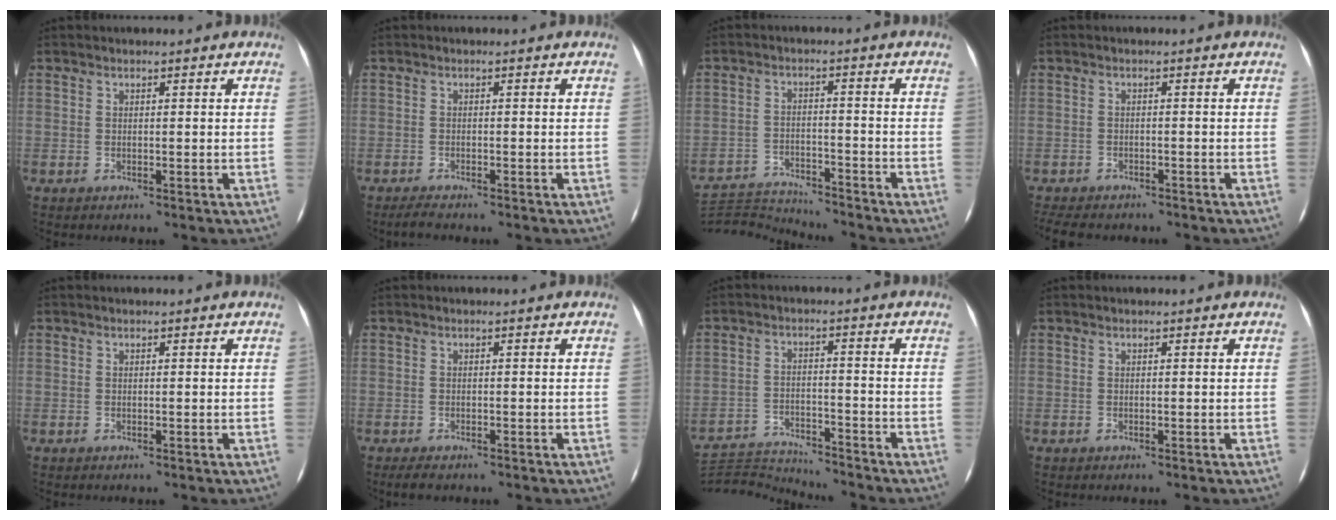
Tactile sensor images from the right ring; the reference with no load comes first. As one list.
[{"total": 2.4, "force": [-2.1, 0.3, 1.1], "torque": [-0.031, -0.005, -0.037]}, {"total": 13.1, "force": [-12.6, 1.7, 3.1], "torque": [-0.083, 0.007, -0.208]}, {"total": 6.6, "force": [-5.6, 2.6, 2.5], "torque": [-0.068, -0.007, -0.086]}, {"total": 0.0}, {"total": 2.6, "force": [-2.0, 0.9, 1.4], "torque": [-0.030, -0.009, -0.032]}, {"total": 13.8, "force": [-13.3, 1.5, 3.3], "torque": [-0.086, 0.006, -0.221]}, {"total": 0.0}]